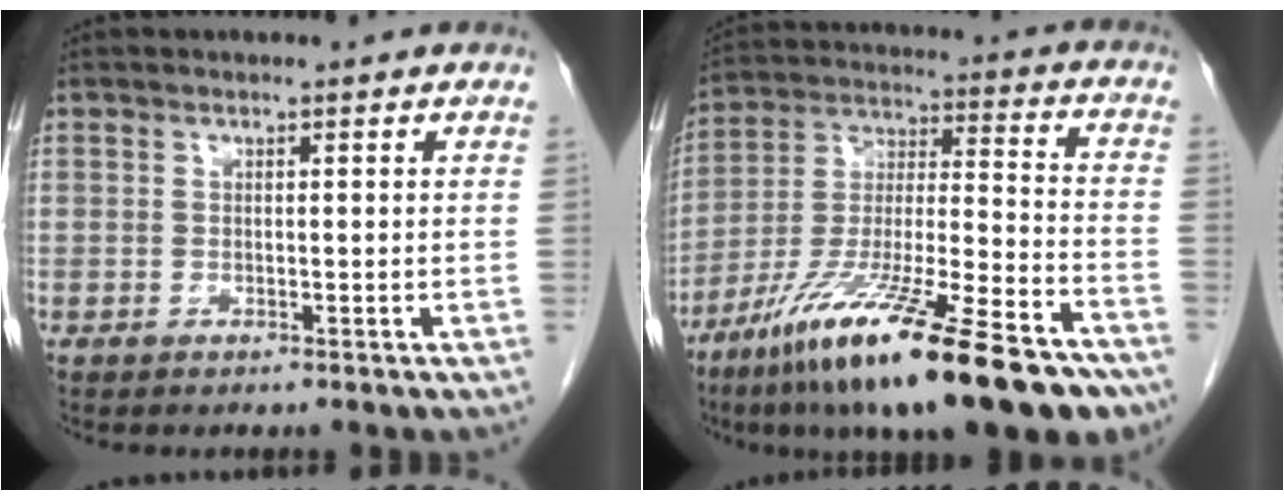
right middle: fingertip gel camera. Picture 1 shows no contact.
{"total": 26.4, "force": [-17.4, 3.8, 19.5], "torque": [-0.285, -0.030, -0.296]}